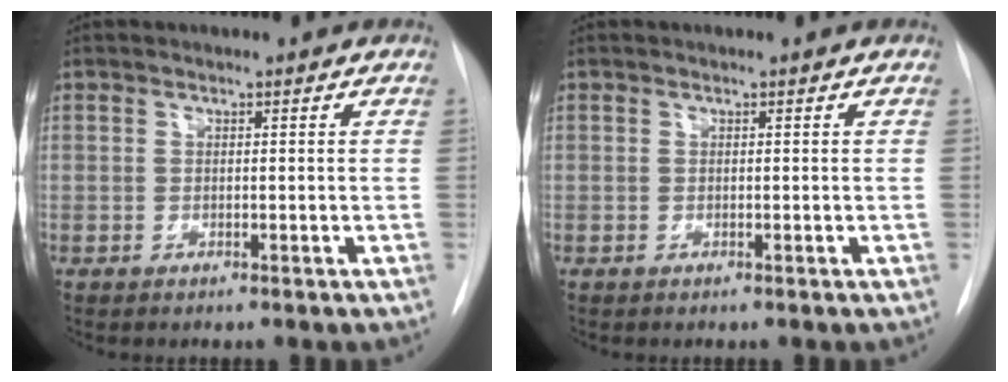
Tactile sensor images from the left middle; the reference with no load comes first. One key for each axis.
{"total": 0.0}